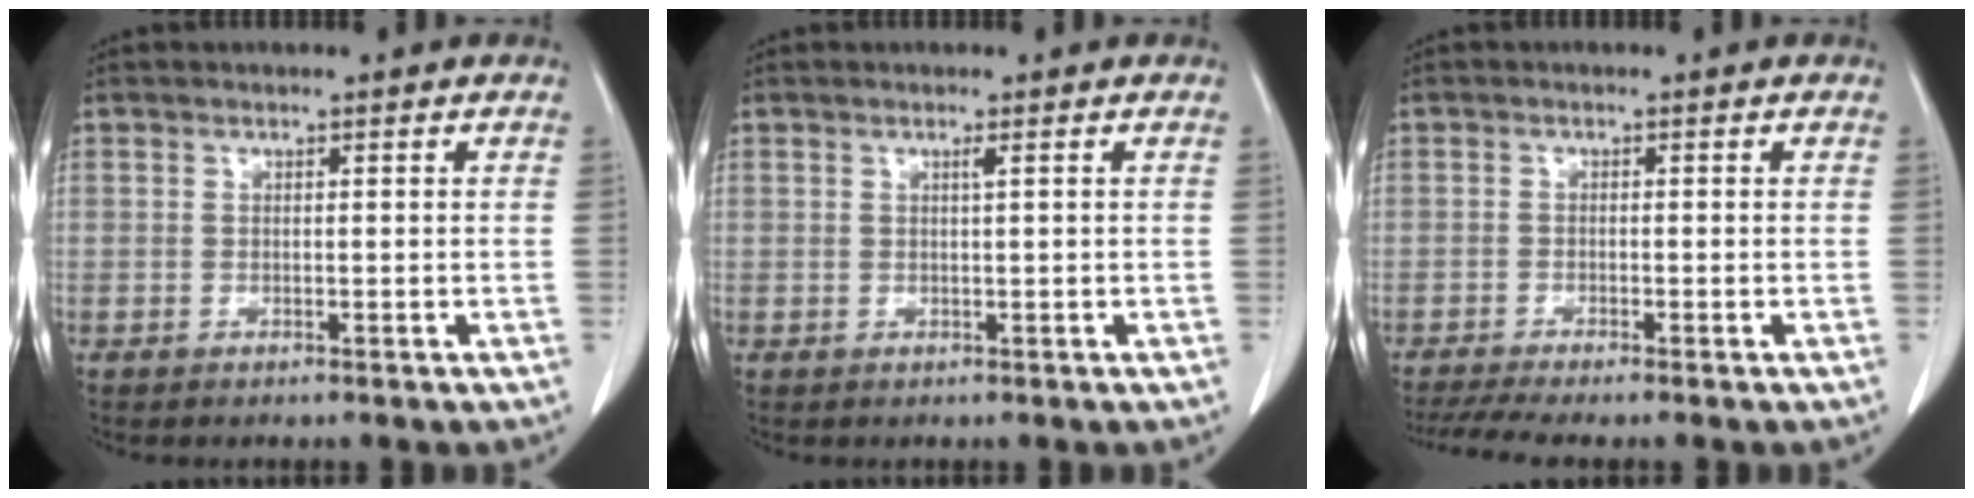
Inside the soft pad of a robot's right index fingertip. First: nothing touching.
{"total": 0.7, "force": [0.4, -0.1, 0.6], "torque": [-0.014, -0.002, 0.009]}
{"total": 4.5, "force": [-3.5, -0.1, 2.8], "torque": [-0.050, -0.006, -0.060]}